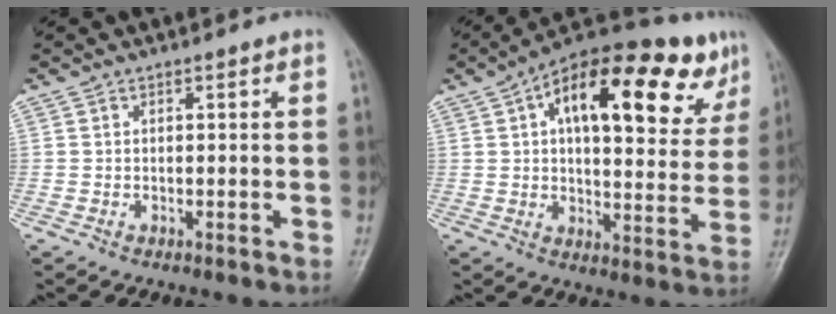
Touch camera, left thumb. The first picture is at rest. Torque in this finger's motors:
{"motor_torque": [0.78, 0.84, 1.60, -1.17, 0.15]}